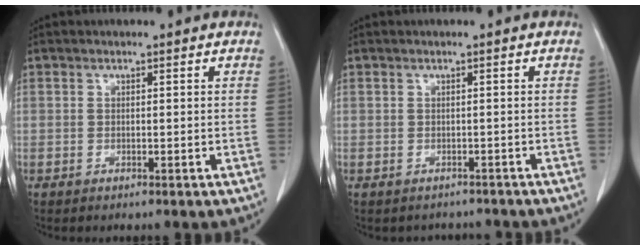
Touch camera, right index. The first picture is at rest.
{"total": 2.8, "force": [-2.4, 1.3, -0.3], "torque": [0.000, 0.008, -0.034]}